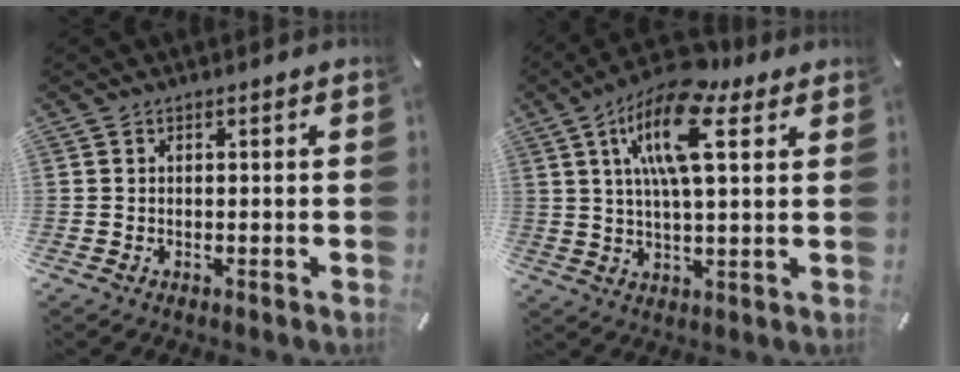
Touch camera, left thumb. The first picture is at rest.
{"total": 15.0, "force": [7.0, 5.6, 12.0], "torque": [-0.238, -0.017, 0.116]}